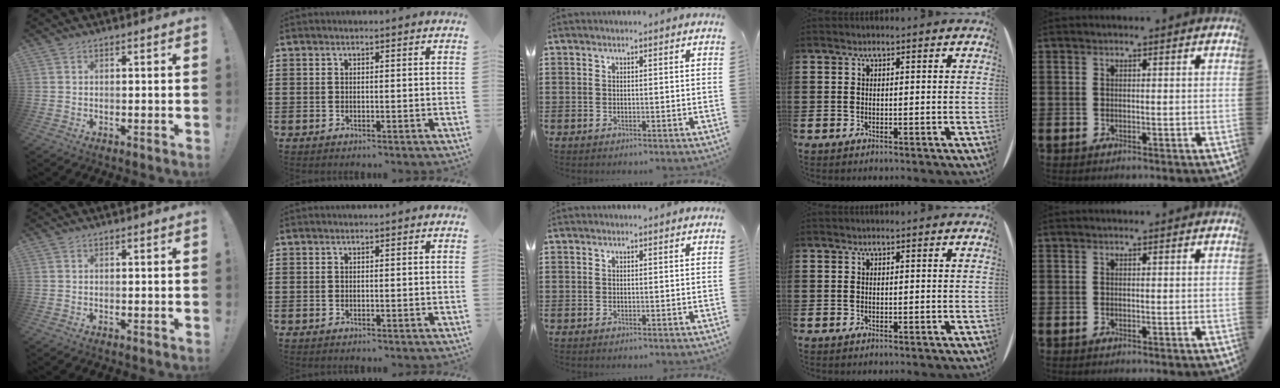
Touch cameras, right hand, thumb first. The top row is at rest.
{}